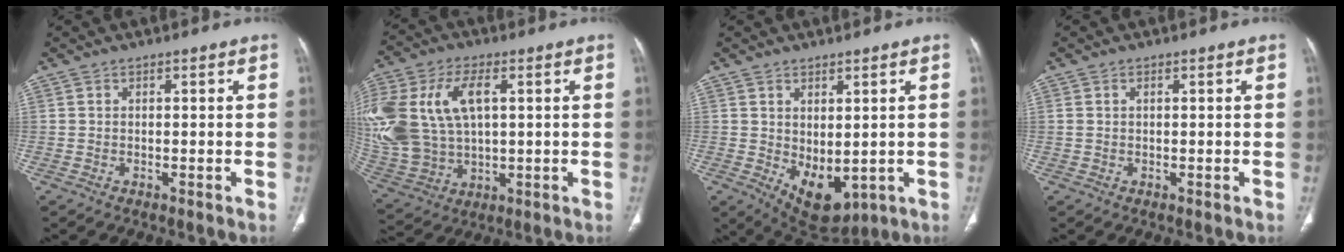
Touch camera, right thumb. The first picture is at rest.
{"total": 23.8, "force": [5.1, 14.9, 17.9], "torque": [-0.431, 0.016, 0.110]}
{"total": 8.6, "force": [-0.8, 5.0, 7.0], "torque": [-0.090, -0.011, 0.016]}
{"total": 0.9, "force": [0.3, 0.5, 0.6], "torque": [-0.020, 0.011, 0.011]}